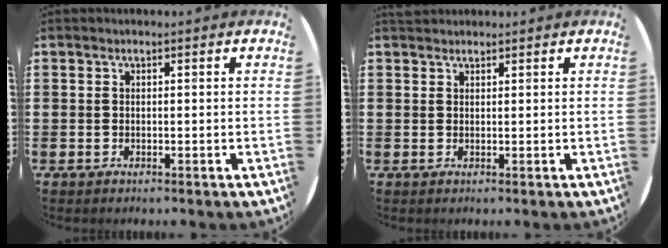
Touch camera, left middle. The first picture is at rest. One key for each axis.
{"total": 0.9, "fx": 0.9, "fy": 0.2, "fz": 0.0, "tx": -0.001, "ty": 0.001, "tz": 0.017}